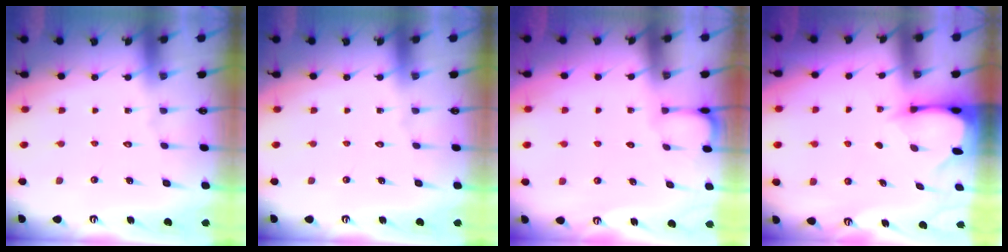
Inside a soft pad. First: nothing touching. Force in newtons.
{"total": 0.0}
{"total": 0.9, "press": 0.9, "slide": 0.0}
{"total": 2.4, "press": 2.4, "slide": 0.3}